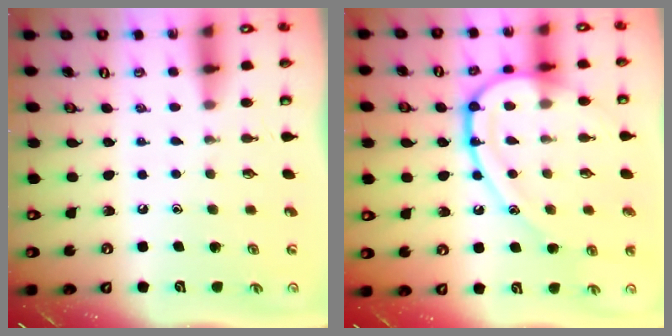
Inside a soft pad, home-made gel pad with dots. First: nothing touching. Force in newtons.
{"total": 16.6, "press": 16.5, "slide": 1.4}